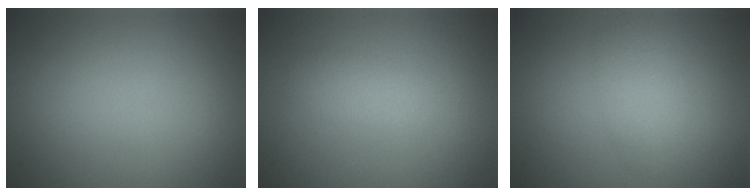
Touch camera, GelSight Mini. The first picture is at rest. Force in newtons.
{"total": 1.7, "press": 1.7, "slide": 0.1}
{"total": 2.5, "press": 2.4, "slide": 0.2}